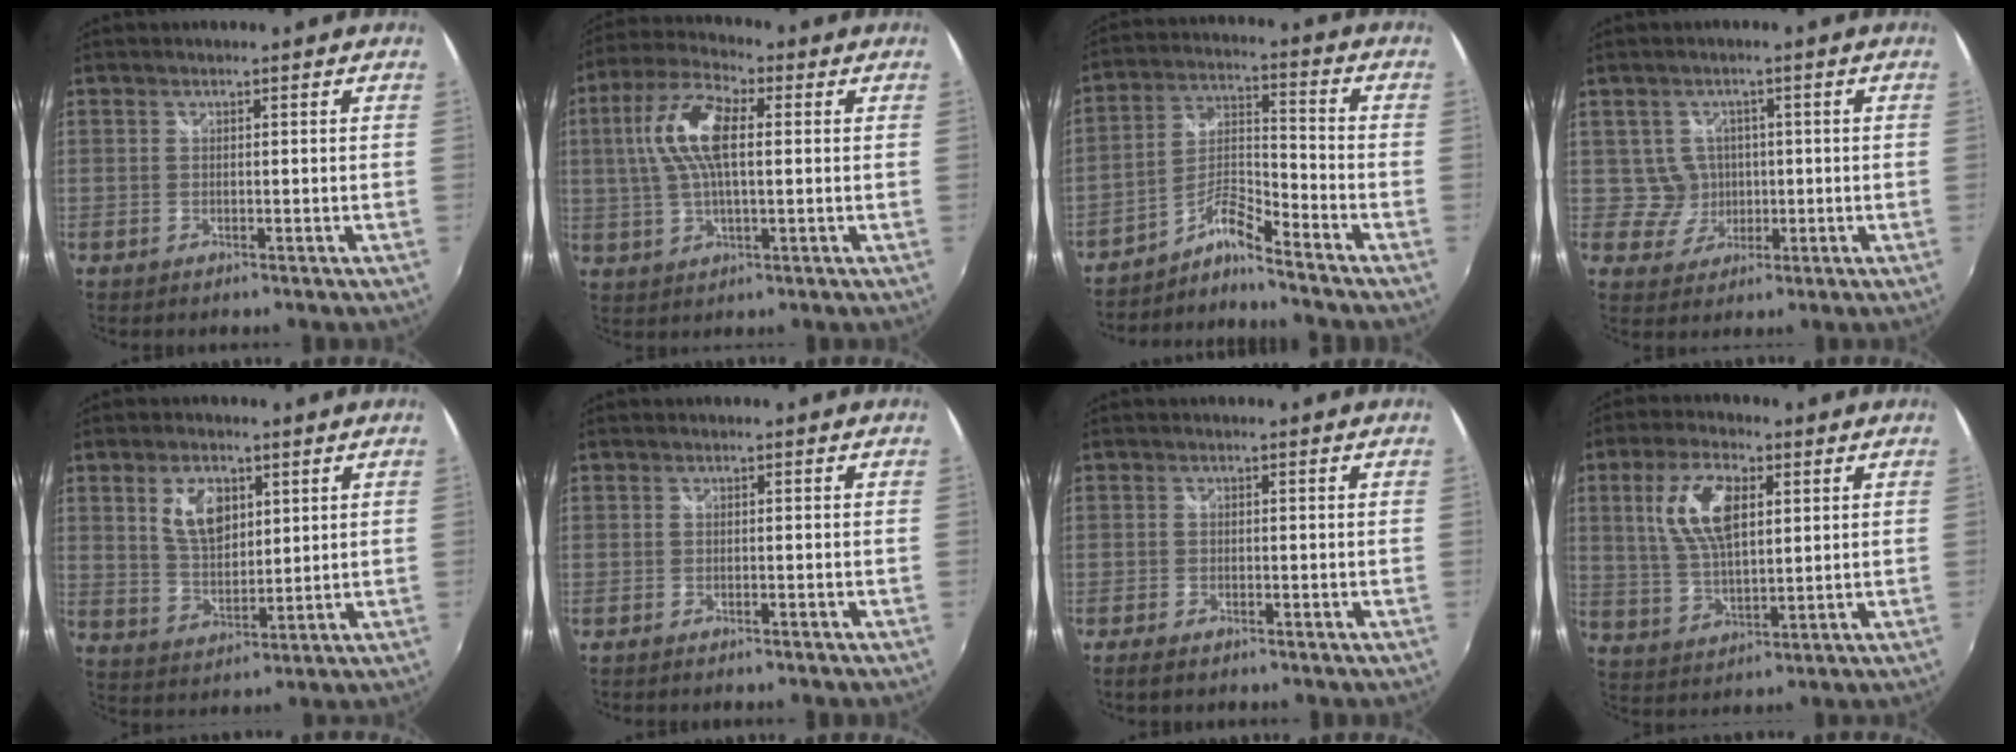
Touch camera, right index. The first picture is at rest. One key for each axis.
{"total": 11.6, "fx": 1.9, "fy": 4.4, "fz": 10.5, "tx": -0.216, "ty": 0.019, "tz": 0.032}
{"total": 6.4, "fx": -5.8, "fy": -0.9, "fz": 2.4, "tx": -0.054, "ty": 0.023, "tz": -0.120}
{"total": 4.4, "fx": 0.1, "fy": 4.4, "fz": 0.3, "tx": -0.012, "ty": 0.015, "tz": 0.010}
{"total": 7.9, "fx": 3.2, "fy": 4.5, "fz": 5.6, "tx": -0.105, "ty": 0.007, "tz": 0.063}
{"total": 1.6, "fx": -1.4, "fy": 0.3, "fz": 0.5, "tx": -0.018, "ty": -0.006, "tz": -0.024}
{"total": 2.7, "fx": -2.1, "fy": 1.0, "fz": 1.4, "tx": -0.034, "ty": -0.010, "tz": -0.039}
{"total": 11.0, "fx": 3.4, "fy": 5.1, "fz": 9.2, "tx": -0.184, "ty": 0.011, "tz": 0.071}